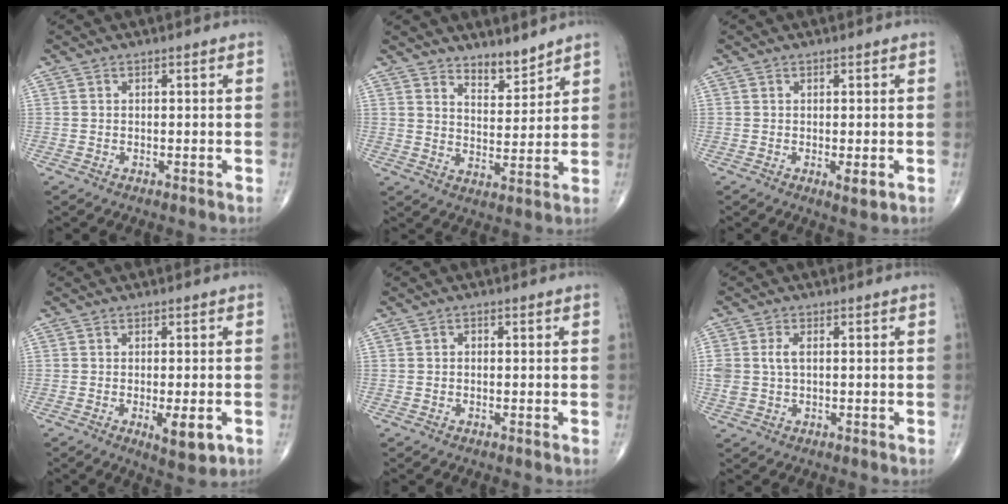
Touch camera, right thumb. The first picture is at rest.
{"total": 5.6, "force": [4.9, 1.9, 1.8], "torque": [-0.012, -0.047, 0.088]}
{"total": 2.2, "force": [-0.4, 0.6, 2.0], "torque": [-0.029, -0.006, -0.004]}
{"total": 5.7, "force": [-1.8, 1.8, 5.1], "torque": [-0.068, -0.012, -0.020]}
{"total": 0.7, "force": [0.0, 0.6, 0.5], "torque": [-0.005, 0.004, -0.003]}
{"total": 4.0, "force": [0.5, 2.5, 3.1], "torque": [-0.078, 0.006, 0.012]}